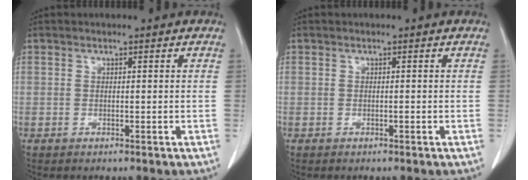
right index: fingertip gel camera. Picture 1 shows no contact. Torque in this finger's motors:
{"motor_torque": [0.07, -0.02, 0.01, 0.00]}